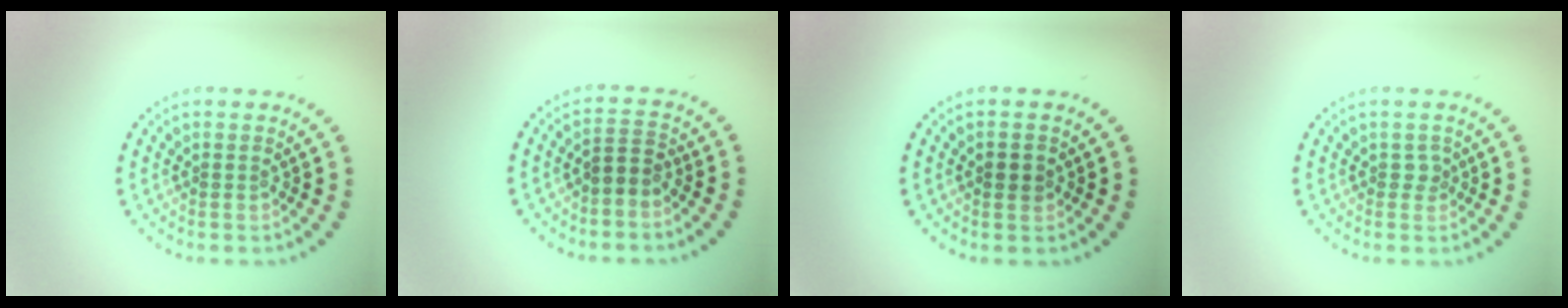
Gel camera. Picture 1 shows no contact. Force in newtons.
{"total": 2.0, "press": 1.6, "slide": 1.2}
{"total": 1.6, "press": 1.6, "slide": 0.1}
{"total": 0.9, "press": 0.7, "slide": 0.6}